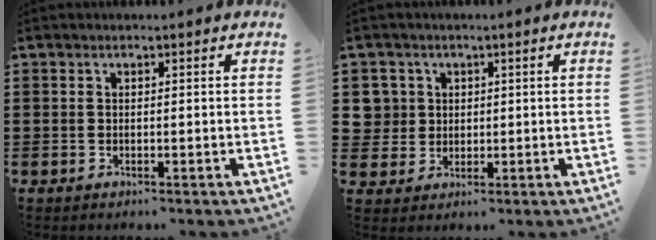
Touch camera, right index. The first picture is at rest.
{"total": 4.2, "force": [0.9, 4.1, 0.3], "torque": [-0.028, 0.015, 0.017]}